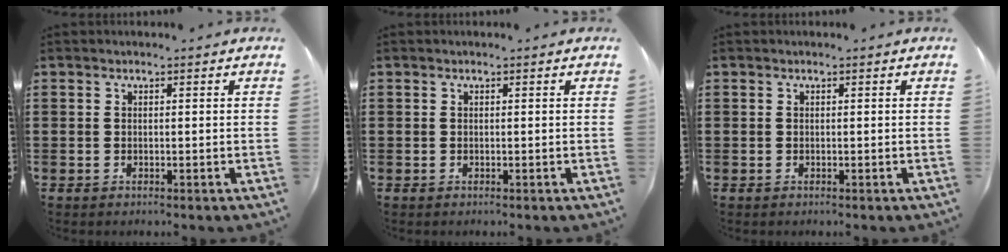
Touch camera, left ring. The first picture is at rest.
{"total": 0.0}
{"total": 0.0}